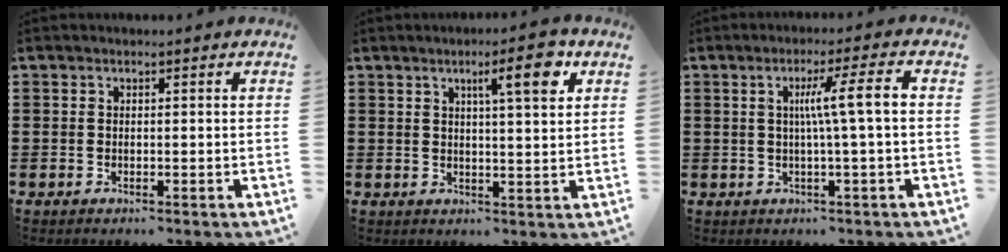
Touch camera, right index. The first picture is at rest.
{"total": 7.0, "force": [3.4, 1.1, 6.0], "torque": [-0.094, -0.004, 0.047]}
{"total": 6.3, "force": [0.3, -0.3, 6.3], "torque": [-0.117, 0.000, -0.005]}